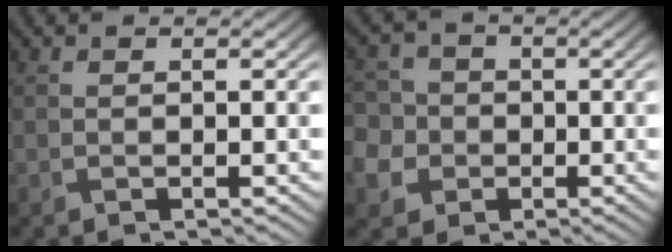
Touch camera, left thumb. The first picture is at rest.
{"total": 8.0, "force": [-1.6, 7.5, 2.5], "torque": [-0.095, -0.003, -0.061]}